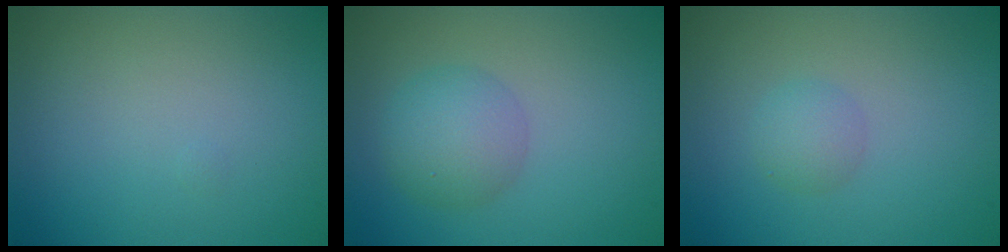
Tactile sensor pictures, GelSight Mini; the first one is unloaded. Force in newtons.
{"total": 3.7, "press": 3.7, "slide": 0.1}
{"total": 1.7, "press": 1.7, "slide": 0.0}